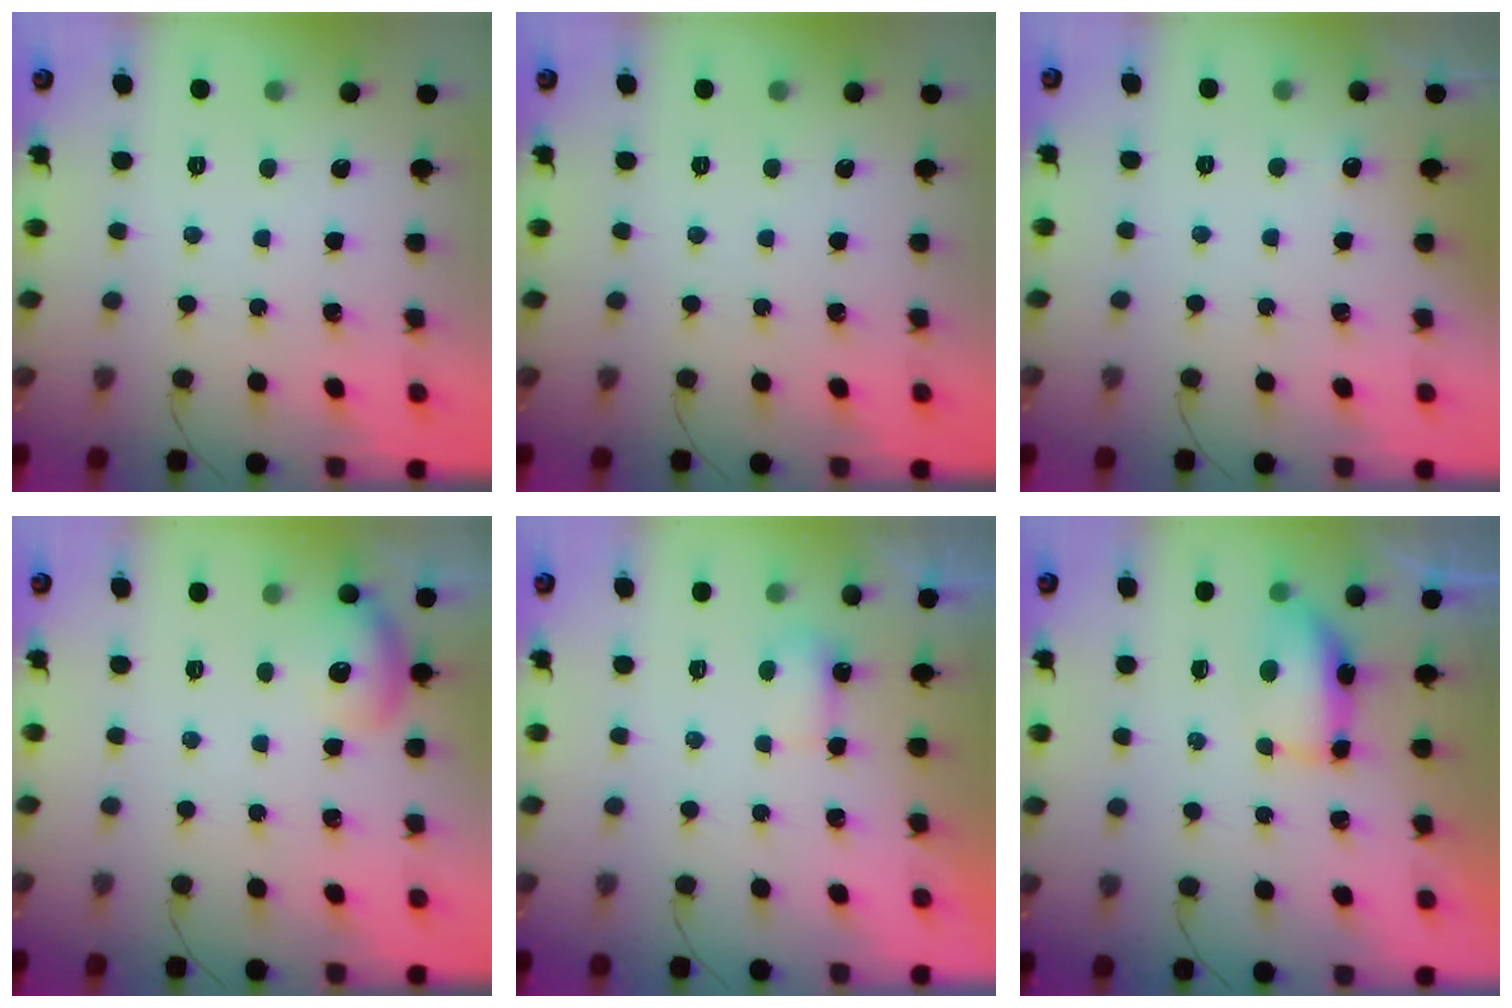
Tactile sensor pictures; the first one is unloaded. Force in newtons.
{"total": 0.0}
{"total": 2.8, "press": 2.6, "slide": 1.2}
{"total": 10.2, "press": 9.3, "slide": 4.3}
{"total": 3.3, "press": 3.1, "slide": 1.0}
{"total": 11.3, "press": 8.1, "slide": 7.9}